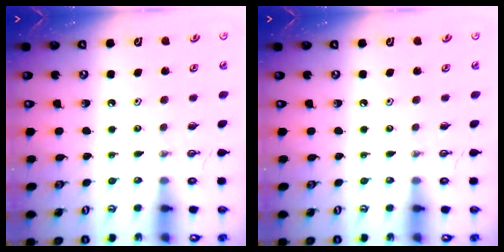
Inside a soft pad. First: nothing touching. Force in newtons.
{"total": 0.0}